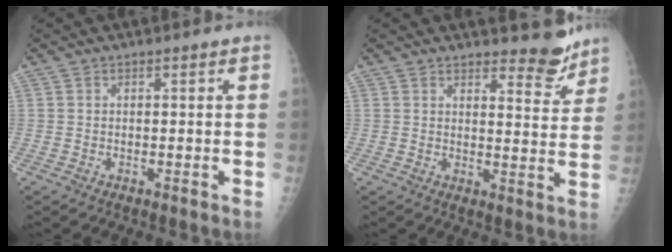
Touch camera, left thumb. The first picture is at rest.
{"total": 5.9, "force": [5.3, 1.8, 1.8], "torque": [-0.002, -0.050, 0.071]}